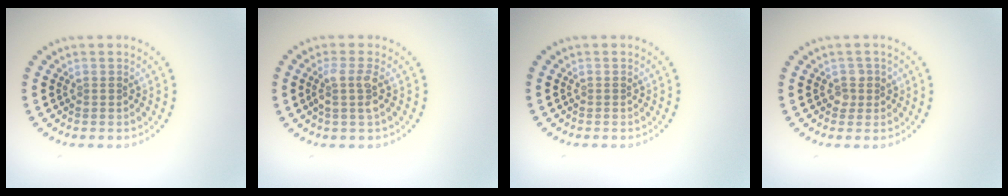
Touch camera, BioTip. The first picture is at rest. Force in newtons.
{"total": 2.1, "press": 1.7, "slide": 1.3}
{"total": 0.0}
{"total": 1.2, "press": 1.0, "slide": 0.6}